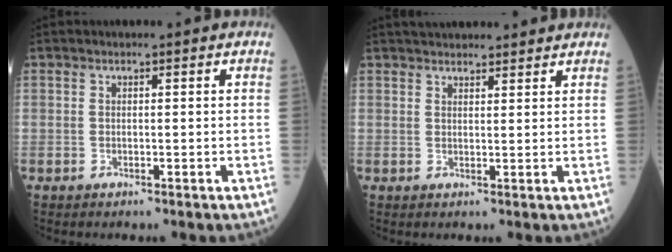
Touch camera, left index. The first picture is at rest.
{"total": 8.7, "force": [8.0, 1.8, 2.8], "torque": [-0.033, 0.033, 0.105]}